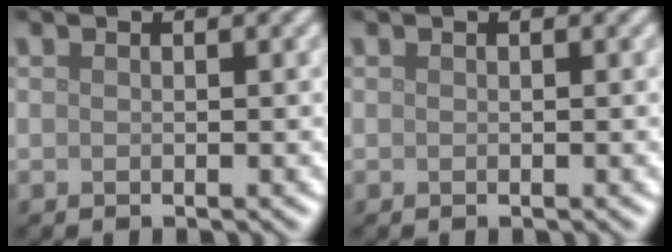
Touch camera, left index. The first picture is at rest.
{"total": 0.0}